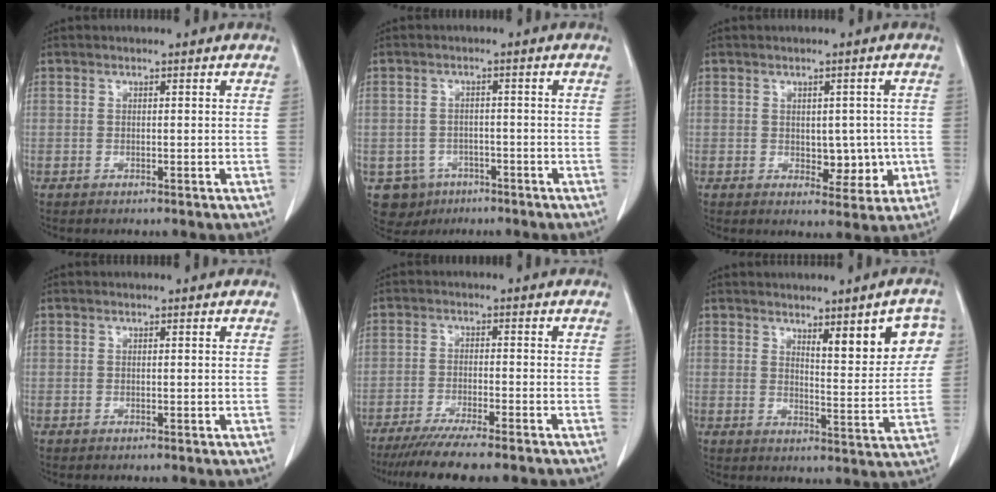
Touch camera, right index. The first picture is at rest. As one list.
[{"total": 5.5, "force": [-2.9, 4.7, 0.6], "torque": [-0.011, 0.007, -0.035]}, {"total": 5.2, "force": [-0.3, 3.2, 4.1], "torque": [-0.040, 0.004, 0.007]}, {"total": 0.0}, {"total": 12.8, "force": [-10.9, 0.5, 6.7], "torque": [-0.085, -0.029, -0.164]}, {"total": 9.4, "force": [4.4, 1.9, 8.1], "torque": [-0.097, -0.002, 0.061]}]